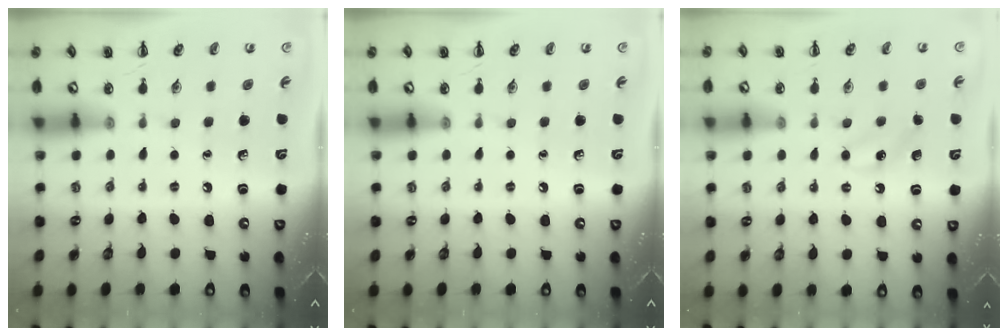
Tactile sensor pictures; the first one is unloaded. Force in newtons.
{"total": 0.0}
{"total": 6.3, "press": 6.0, "slide": 1.8}